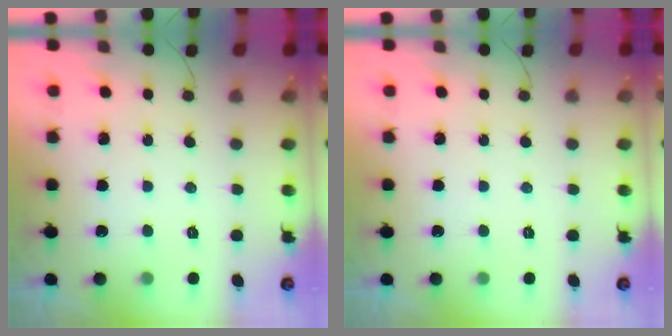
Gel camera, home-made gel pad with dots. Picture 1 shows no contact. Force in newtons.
{"total": 0.0}